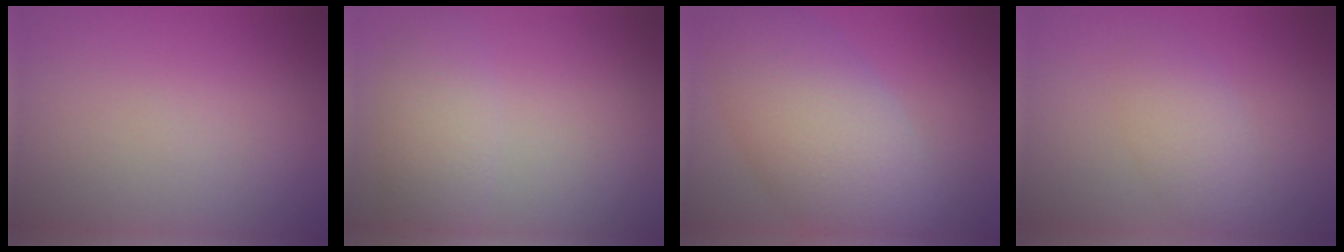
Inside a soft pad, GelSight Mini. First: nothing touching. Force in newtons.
{"total": 3.2, "press": 3.2, "slide": 0.1}
{"total": 9.0, "press": 9.0, "slide": 0.3}
{"total": 2.7, "press": 2.7, "slide": 0.1}